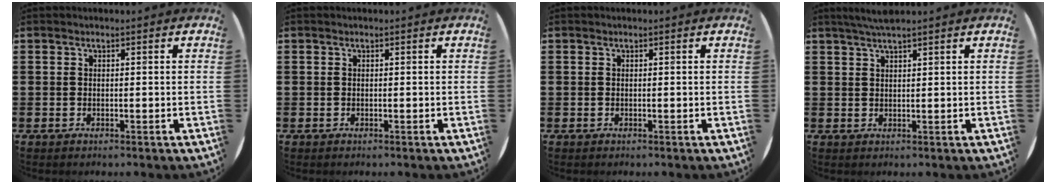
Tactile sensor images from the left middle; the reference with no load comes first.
{"total": 0.0}
{"total": 0.0}
{"total": 2.3, "force": [2.0, -0.1, 1.2], "torque": [-0.026, 0.001, 0.037]}